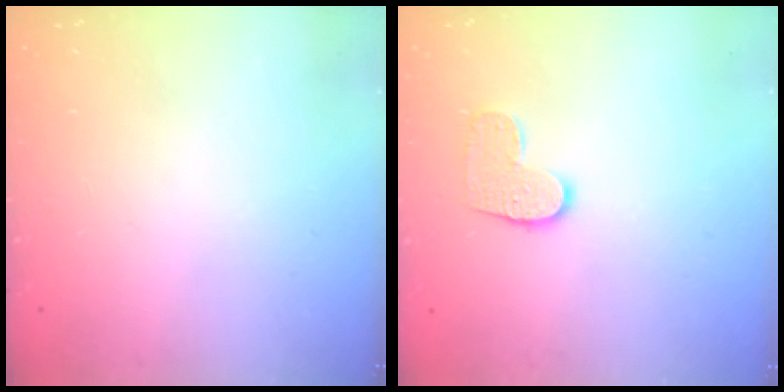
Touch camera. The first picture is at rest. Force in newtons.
{"total": 8.0, "press": 8.0, "slide": 0.4}